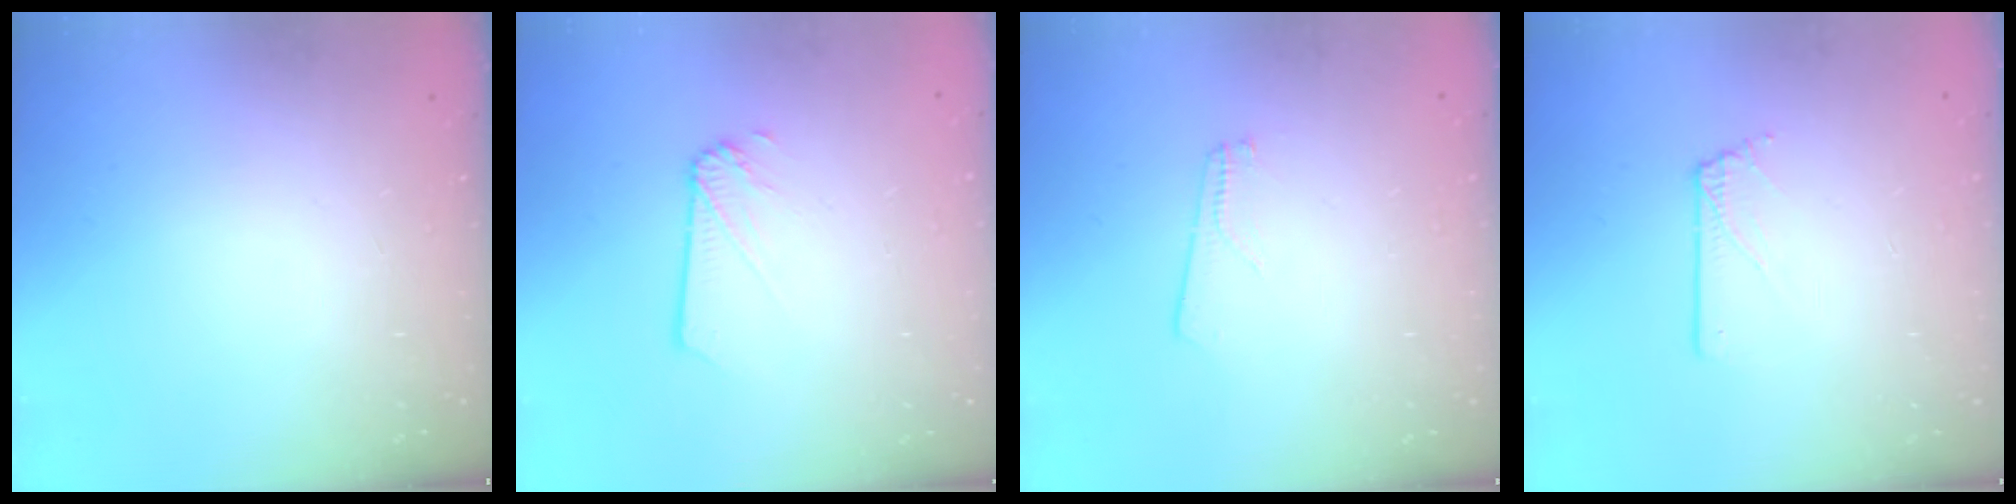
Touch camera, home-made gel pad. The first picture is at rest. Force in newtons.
{"total": 2.2, "press": 2.2, "slide": 0.0}
{"total": 2.8, "press": 2.8, "slide": 0.4}
{"total": 0.9, "press": 0.9, "slide": 0.0}